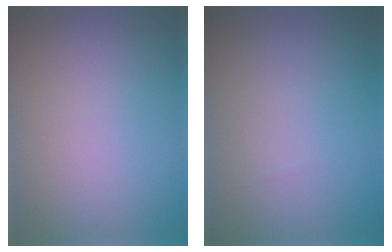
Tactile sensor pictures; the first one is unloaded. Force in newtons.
{"total": 0.0}